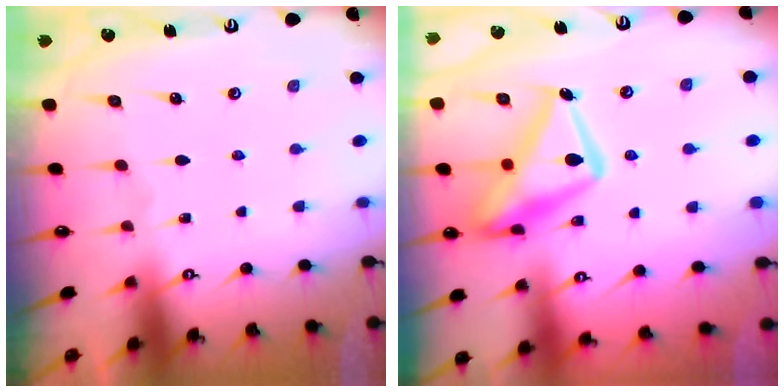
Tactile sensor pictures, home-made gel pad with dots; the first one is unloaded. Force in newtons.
{"total": 18.3, "press": 18.2, "slide": 1.5}